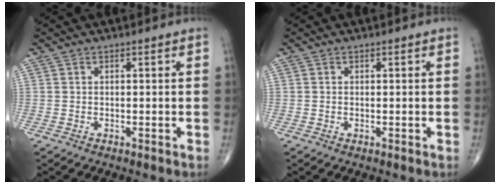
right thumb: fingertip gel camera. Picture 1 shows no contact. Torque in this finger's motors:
{"motor_torque": [0.03, 0.14, 0.01, 0.10, -0.04]}